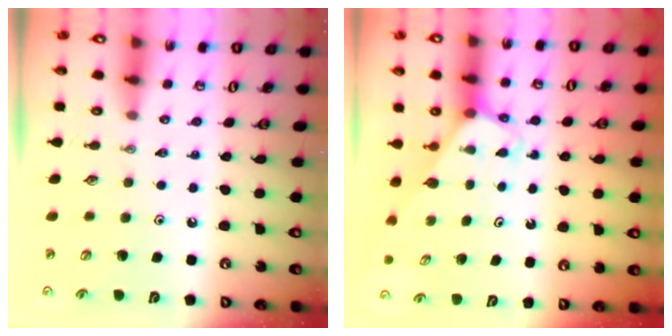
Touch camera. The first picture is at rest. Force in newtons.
{"total": 3.1, "press": 3.1, "slide": 0.2}